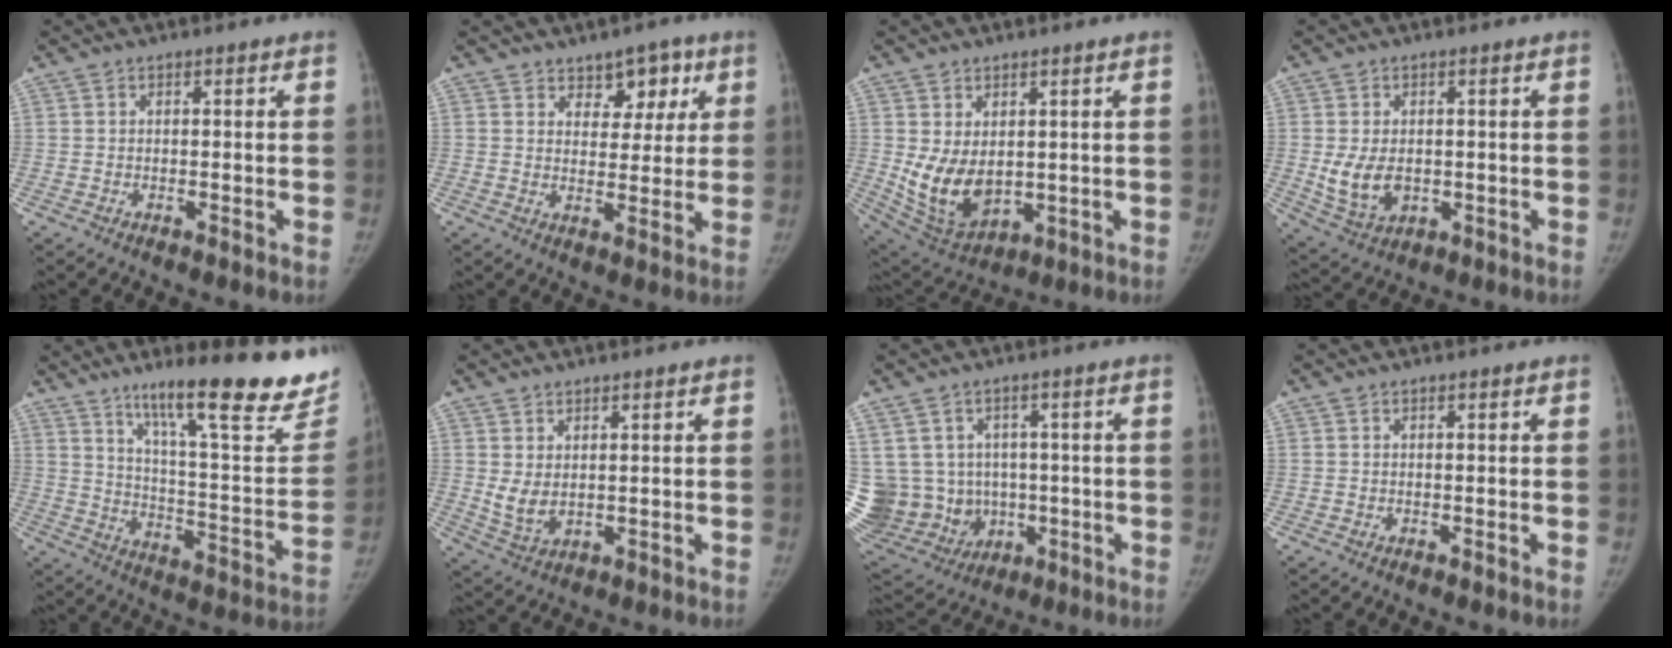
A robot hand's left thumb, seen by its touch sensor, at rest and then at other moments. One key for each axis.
{"total": 6.6, "fx": 3.8, "fy": 4.5, "fz": 3.0, "tx": 0.000, "ty": -0.018, "tz": 0.054}
{"total": 10.4, "fx": 0.8, "fy": 6.9, "fz": 7.7, "tx": -0.124, "ty": -0.019, "tz": 0.043}
{"total": 7.1, "fx": -0.3, "fy": 4.9, "fz": 5.2, "tx": -0.089, "ty": -0.012, "tz": 0.009}
{"total": 26.0, "fx": 18.2, "fy": 5.4, "fz": 17.8, "tx": -0.223, "ty": -0.087, "tz": 0.270}
{"total": 4.5, "fx": 1.4, "fy": 2.5, "fz": 3.5, "tx": -0.061, "ty": -0.016, "tz": 0.039}
{"total": 20.4, "fx": -0.5, "fy": 18.1, "fz": 9.3, "tx": -0.210, "ty": 0.025, "tz": 0.029}
{"total": 0.0}